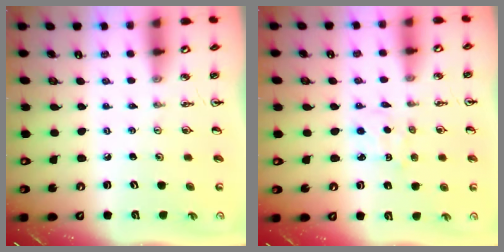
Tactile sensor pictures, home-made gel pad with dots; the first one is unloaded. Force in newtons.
{"total": 2.9, "press": 2.9, "slide": 0.4}